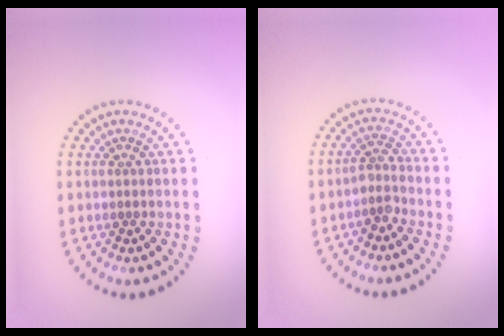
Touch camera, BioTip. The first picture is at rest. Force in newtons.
{"total": 1.8, "press": 1.3, "slide": 1.2}